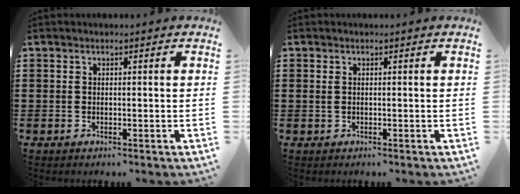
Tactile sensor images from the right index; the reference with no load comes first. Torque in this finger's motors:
{"motor_torque": [-0.47, 0.43, -0.02, -0.01]}